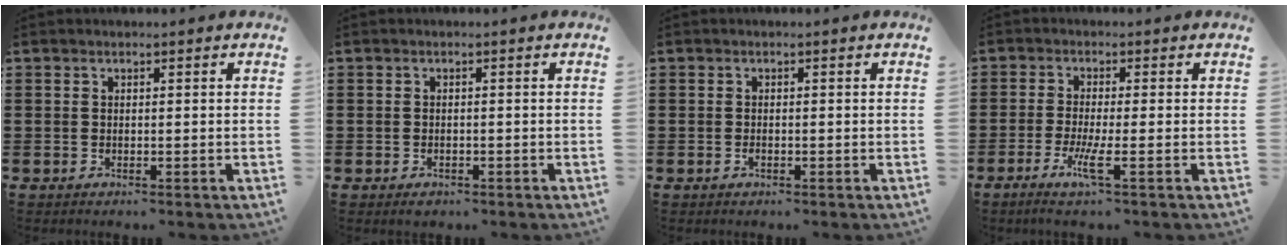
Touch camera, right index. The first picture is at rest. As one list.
[{"total": 0.6, "force": [-0.5, 0.2, 0.1], "torque": [-0.003, -0.001, -0.010]}, {"total": 0.7, "force": [-0.4, 0.2, 0.5], "torque": [-0.011, -0.004, -0.006]}, {"total": 4.6, "force": [-2.0, 0.2, 4.1], "torque": [-0.082, -0.014, -0.037]}]